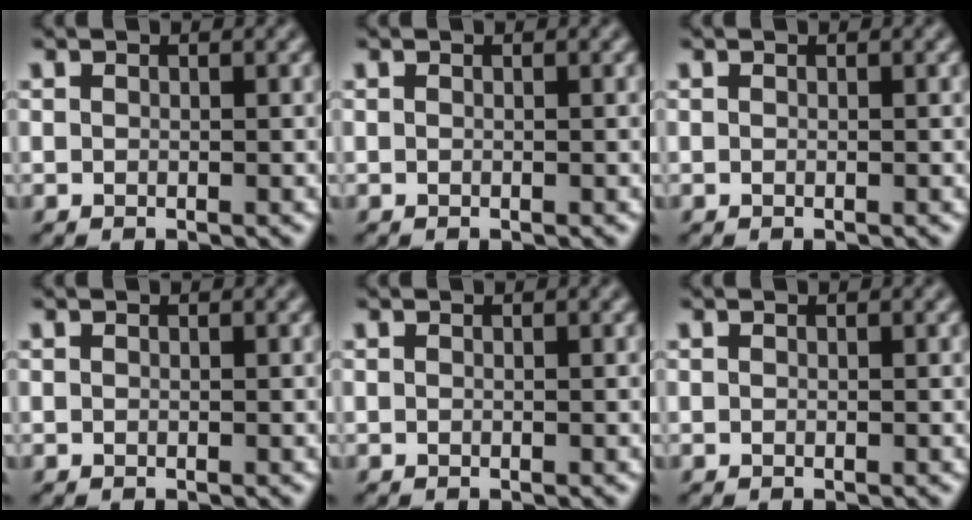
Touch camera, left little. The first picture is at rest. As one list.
[{"total": 0.0}, {"total": 0.0}, {"total": 0.0}, {"total": 0.0}, {"total": 0.0}]